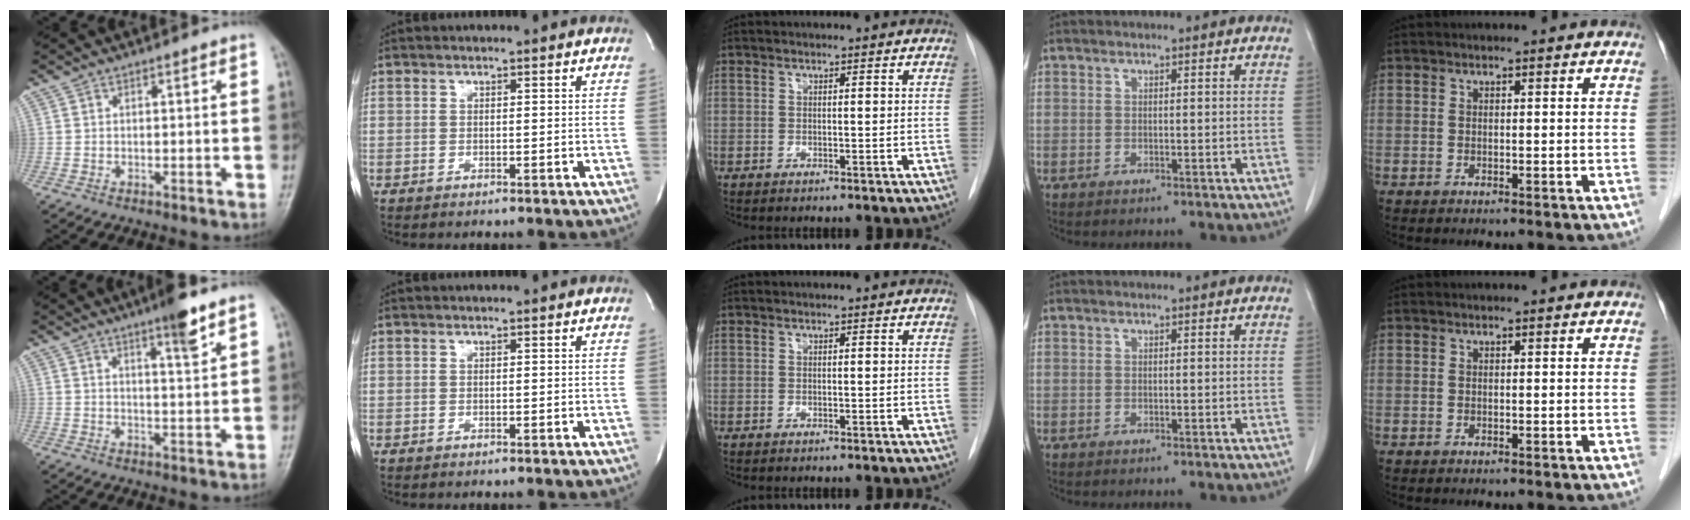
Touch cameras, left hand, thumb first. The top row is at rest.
{"thumb": {"total": 6.0, "force": [4.0, 0.5, 4.5], "torque": [-0.066, -0.025, 0.061]}}